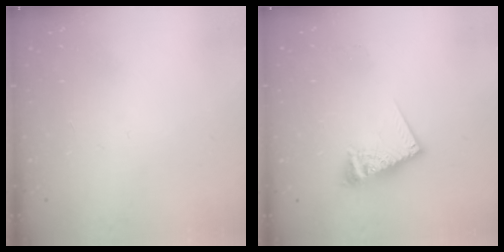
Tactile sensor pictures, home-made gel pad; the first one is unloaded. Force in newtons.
{"total": 10.5, "press": 10.4, "slide": 1.3}